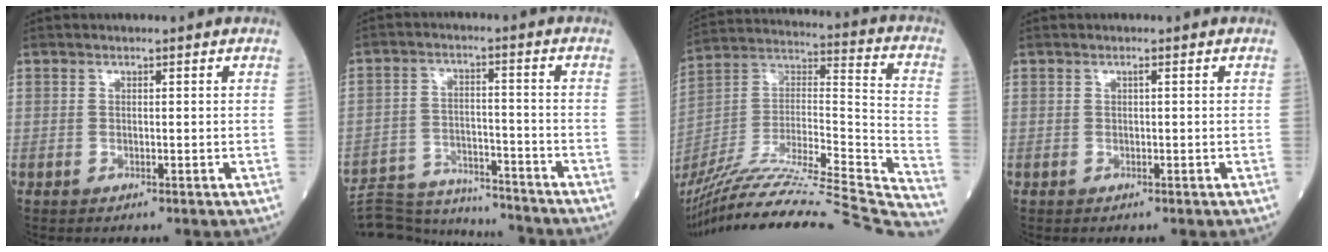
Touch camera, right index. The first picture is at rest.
{"total": 15.5, "force": [-15.1, 2.5, 2.4], "torque": [-0.048, 0.017, -0.227]}
{"total": 39.1, "force": [-34.9, 1.0, 17.5], "torque": [-0.234, -0.060, -0.525]}
{"total": 0.0}